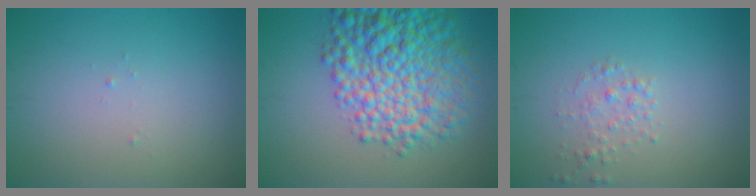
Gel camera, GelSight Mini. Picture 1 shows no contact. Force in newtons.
{"total": 9.6, "press": 9.6, "slide": 0.3}
{"total": 1.4, "press": 1.4, "slide": 0.0}